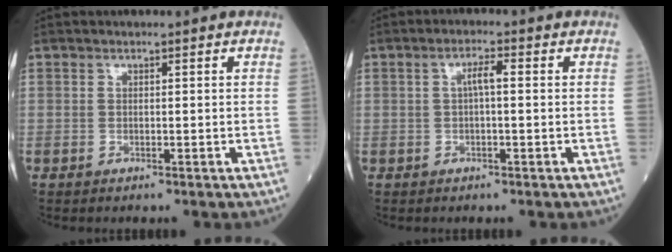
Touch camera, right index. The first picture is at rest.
{"total": 2.6, "force": [0.2, 0.6, 2.5], "torque": [-0.049, 0.007, 0.003]}